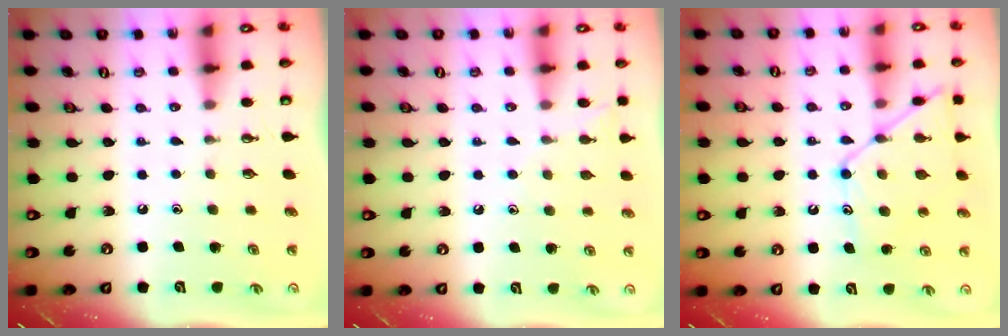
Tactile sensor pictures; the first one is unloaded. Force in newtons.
{"total": 6.2, "press": 6.2, "slide": 0.7}
{"total": 12.4, "press": 12.4, "slide": 1.0}